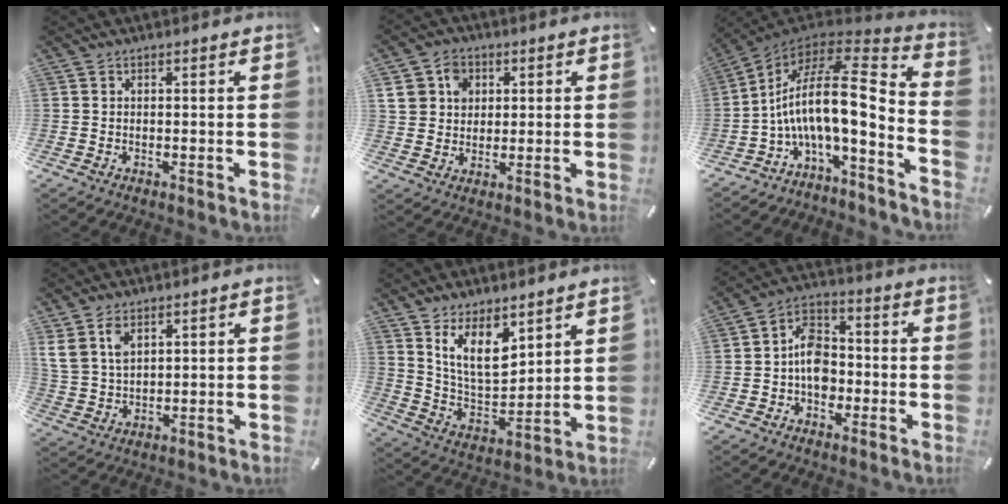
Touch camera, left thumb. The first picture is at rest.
{"total": 8.7, "force": [2.6, 7.8, 2.8], "torque": [-0.047, 0.008, 0.051]}
{"total": 16.6, "force": [0.4, 6.9, 15.1], "torque": [-0.274, -0.042, 0.000]}
{"total": 7.0, "force": [3.7, 4.5, 3.8], "torque": [-0.099, -0.003, 0.070]}
{"total": 13.0, "force": [8.5, 6.8, 7.1], "torque": [-0.156, -0.051, 0.161]}
{"total": 8.6, "force": [-1.8, 6.8, 5.0], "torque": [-0.095, 0.022, -0.030]}